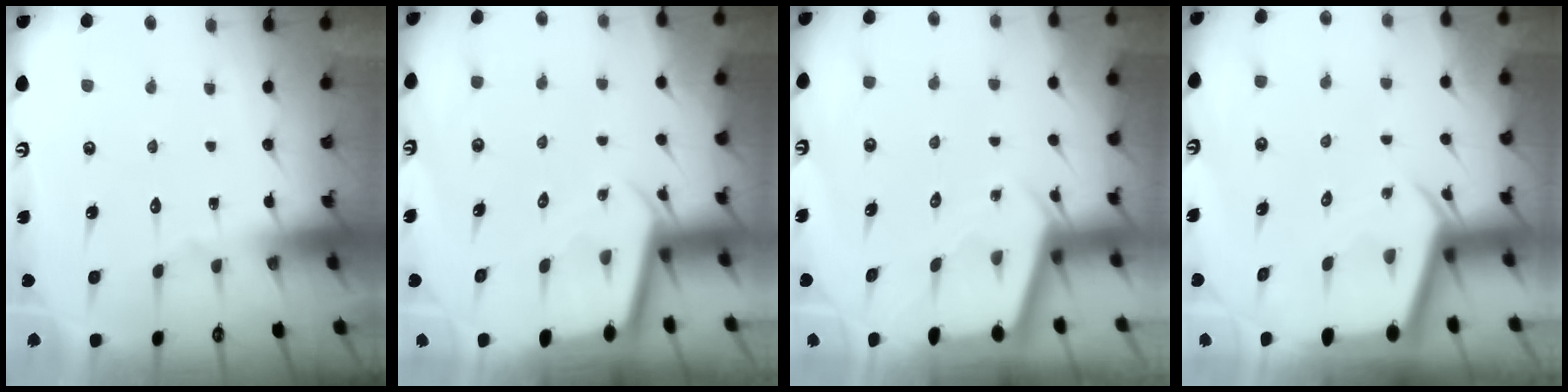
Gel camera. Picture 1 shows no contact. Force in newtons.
{"total": 2.5, "press": 2.5, "slide": 0.1}
{"total": 2.3, "press": 2.3, "slide": 0.3}
{"total": 3.3, "press": 3.2, "slide": 0.3}